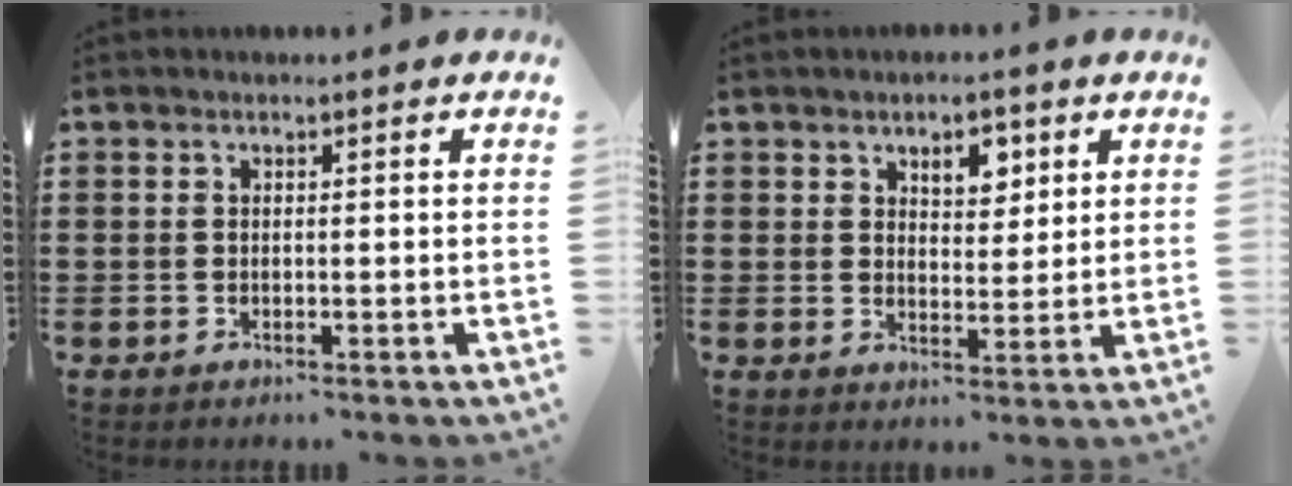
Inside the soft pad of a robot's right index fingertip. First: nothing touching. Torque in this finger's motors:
{"motor_torque": [0.05, -0.03, 0.07, 0.06]}